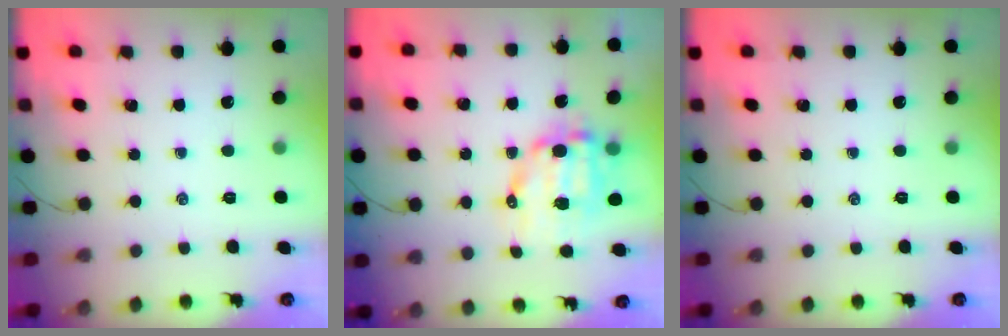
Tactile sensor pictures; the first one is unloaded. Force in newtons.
{"total": 10.5, "press": 10.3, "slide": 2.2}
{"total": 0.0}